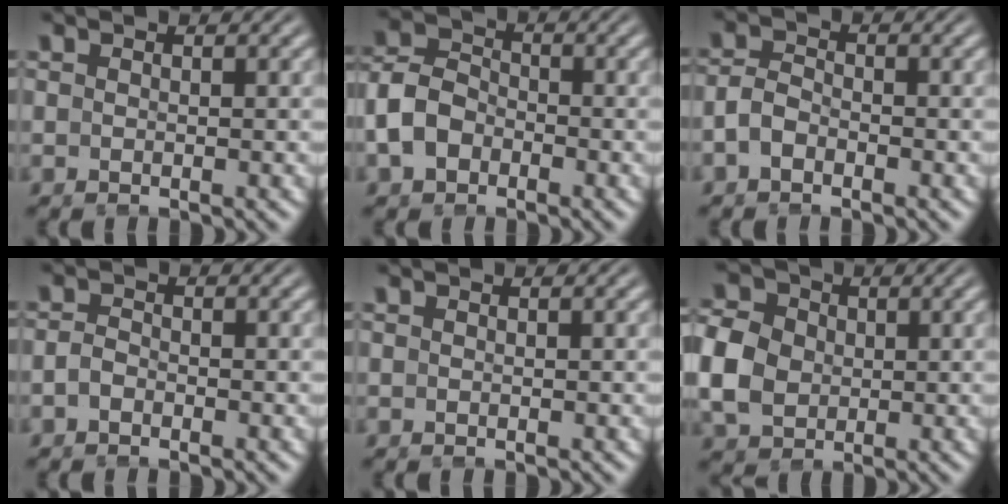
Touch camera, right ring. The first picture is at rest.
{"total": 5.5, "force": [-1.5, 4.8, 2.3], "torque": [-0.058, -0.012, -0.025]}
{"total": 2.4, "force": [-1.4, 1.7, 1.0], "torque": [-0.032, -0.008, -0.024]}
{"total": 1.3, "force": [-1.2, 0.5, 0.3], "torque": [-0.017, -0.011, -0.017]}
{"total": 0.0}
{"total": 6.5, "force": [0.5, 5.6, 3.2], "torque": [-0.073, -0.013, 0.013]}